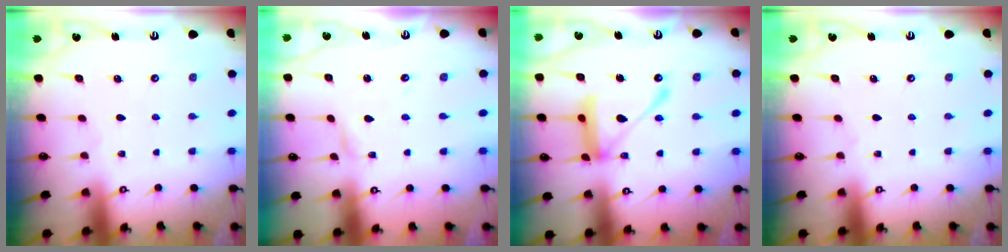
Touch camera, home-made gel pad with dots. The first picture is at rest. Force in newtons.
{"total": 2.6, "press": 2.6, "slide": 0.1}
{"total": 13.8, "press": 13.7, "slide": 1.4}
{"total": 0.0}